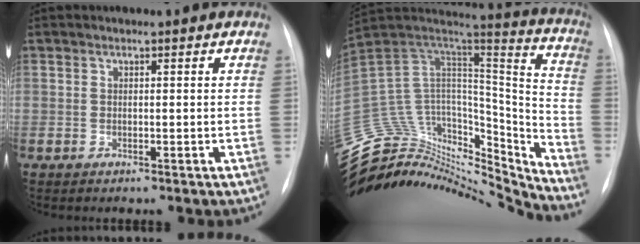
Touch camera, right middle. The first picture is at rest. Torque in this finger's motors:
{"motor_torque": [-0.73, -0.59, -0.43, -0.21]}